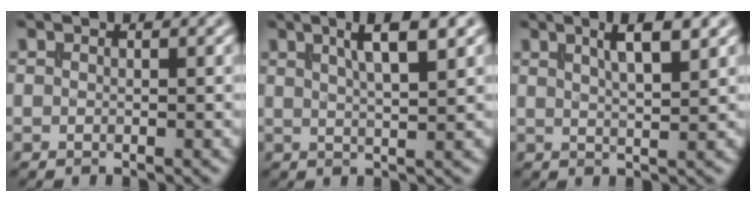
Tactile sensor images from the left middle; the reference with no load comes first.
{"total": 4.7, "force": [2.3, 1.0, 4.0], "torque": [-0.056, 0.008, 0.035]}
{"total": 4.2, "force": [2.2, 1.0, 3.5], "torque": [-0.049, 0.006, 0.033]}